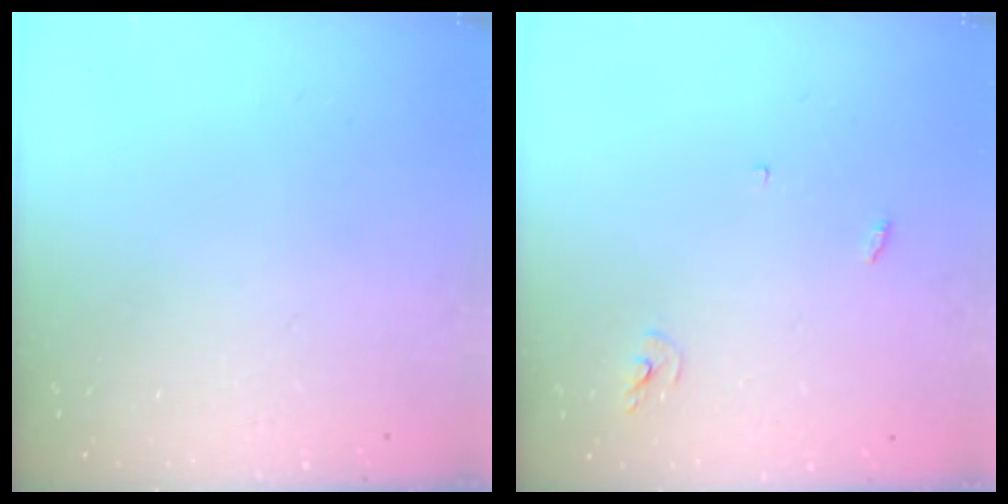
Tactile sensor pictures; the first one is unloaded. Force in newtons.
{"total": 2.9, "press": 2.9, "slide": 0.2}